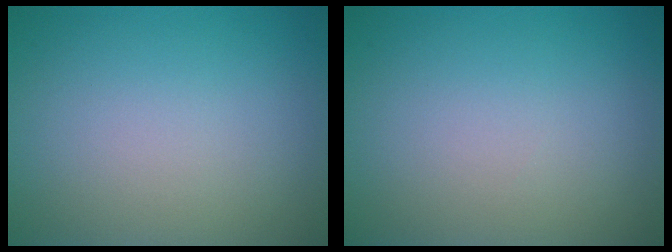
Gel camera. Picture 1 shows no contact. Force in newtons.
{"total": 0.0}